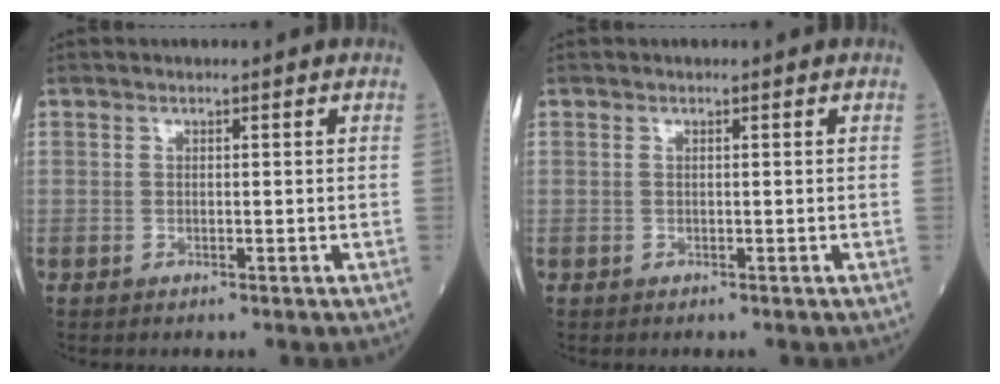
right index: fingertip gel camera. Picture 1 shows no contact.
{"total": 0.0}